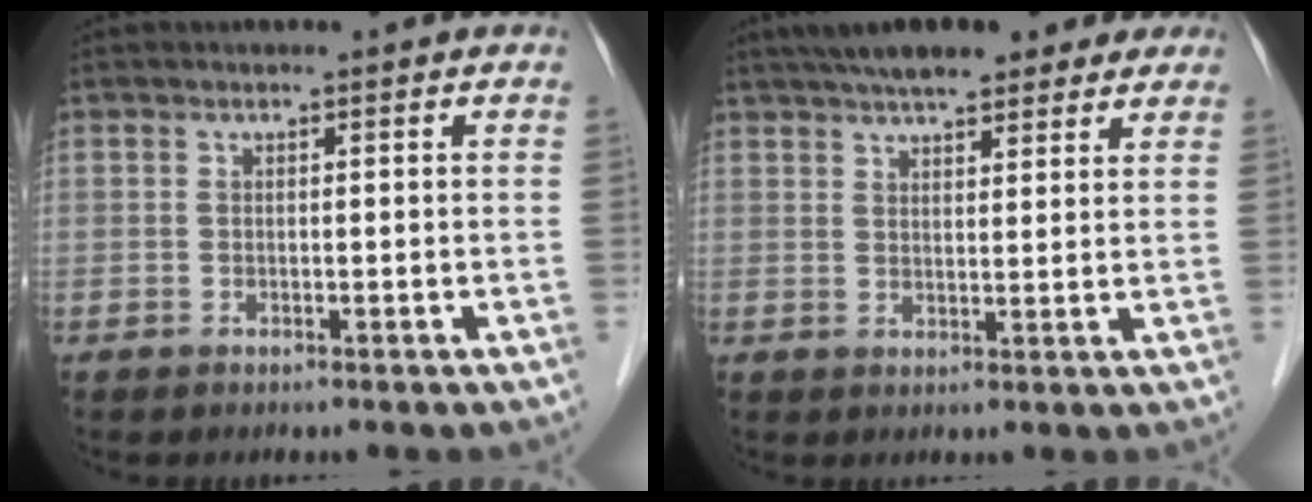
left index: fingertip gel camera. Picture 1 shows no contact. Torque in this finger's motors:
{"motor_torque": [1.06, -1.08, 0.29, 0.06]}